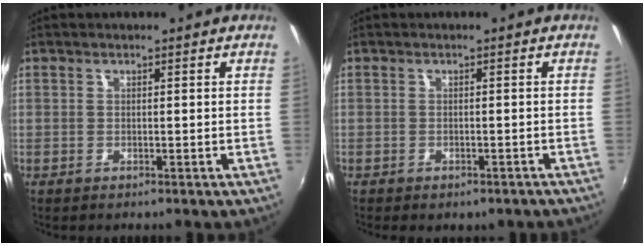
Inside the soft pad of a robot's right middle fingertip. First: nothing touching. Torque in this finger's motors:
{"motor_torque": [1.07, -1.07, 0.15, 0.07]}